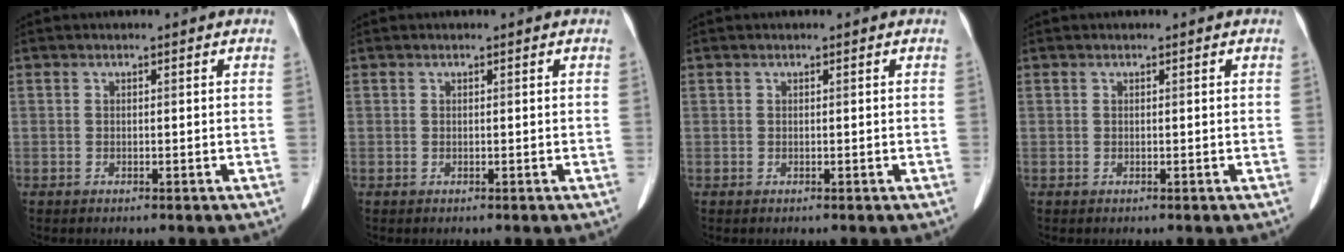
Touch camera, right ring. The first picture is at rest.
{"total": 0.0}
{"total": 0.0}
{"total": 0.0}